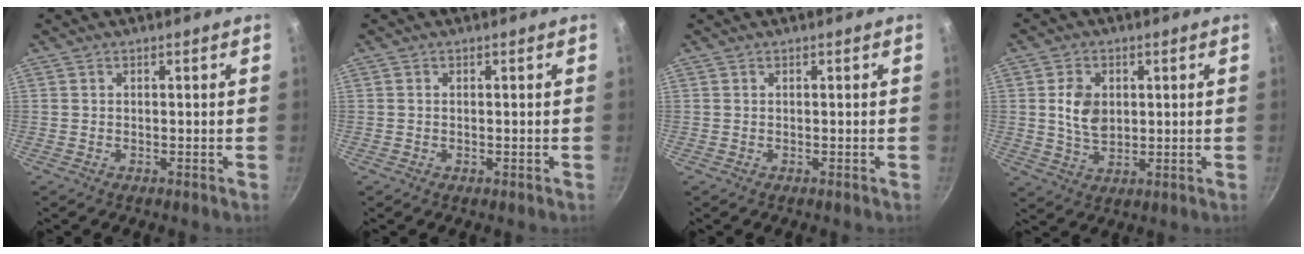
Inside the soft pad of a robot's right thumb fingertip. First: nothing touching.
{"total": 0.5, "force": [0.0, 0.3, 0.4], "torque": [-0.007, 0.001, -0.002]}
{"total": 0.0}
{"total": 7.4, "force": [1.2, 5.2, 5.1], "torque": [-0.079, -0.009, 0.024]}